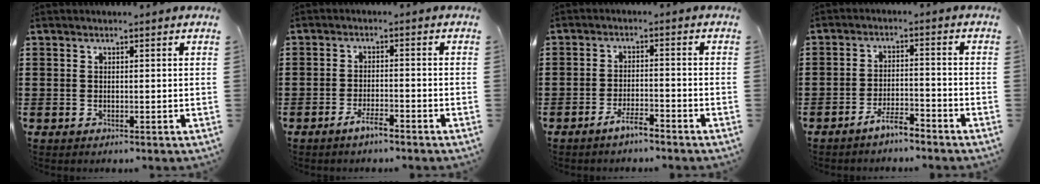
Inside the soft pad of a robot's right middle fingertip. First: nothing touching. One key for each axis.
{"total": 3.0, "fx": -2.3, "fy": 0.5, "fz": 1.8, "tx": -0.038, "ty": 0.004, "tz": -0.046}
{"total": 3.4, "fx": -2.8, "fy": 0.4, "fz": 1.8, "tx": -0.039, "ty": 0.006, "tz": -0.056}
{"total": 4.1, "fx": -3.7, "fy": 0.6, "fz": 1.7, "tx": -0.038, "ty": 0.005, "tz": -0.075}